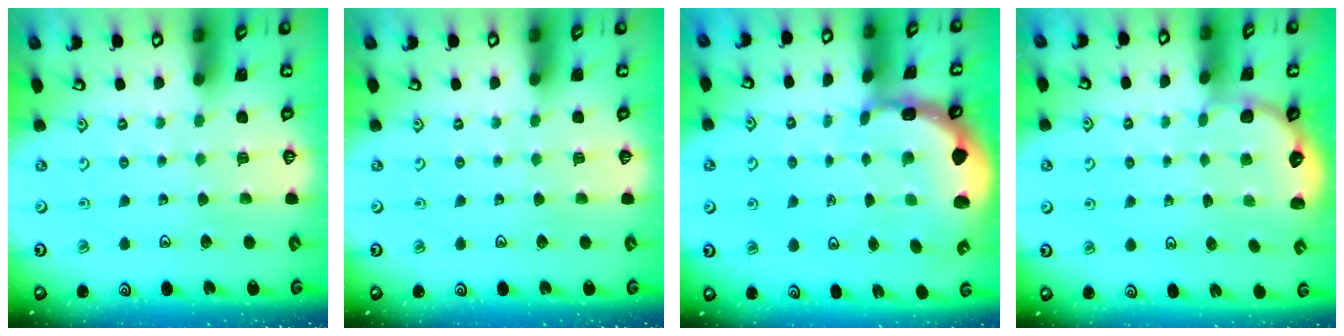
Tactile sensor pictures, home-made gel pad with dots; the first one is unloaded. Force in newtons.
{"total": 0.0}
{"total": 2.5, "press": 2.4, "slide": 0.9}
{"total": 2.2, "press": 1.1, "slide": 1.9}